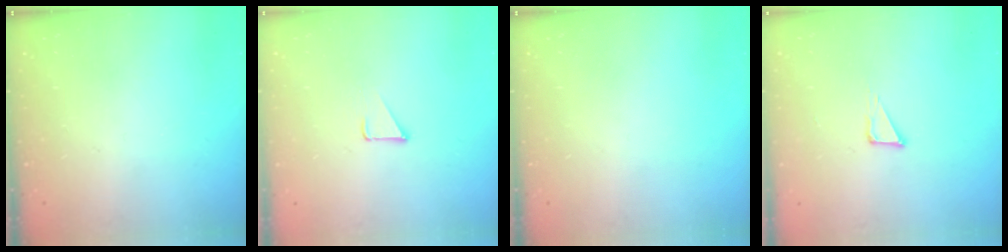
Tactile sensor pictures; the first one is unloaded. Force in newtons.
{"total": 2.8, "press": 2.8, "slide": 0.2}
{"total": 0.0}
{"total": 4.0, "press": 3.9, "slide": 0.8}